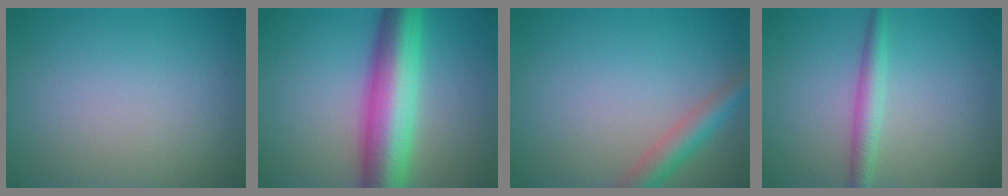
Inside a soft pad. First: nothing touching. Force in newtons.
{"total": 10.0, "press": 10.0, "slide": 0.2}
{"total": 3.3, "press": 3.3, "slide": 0.1}
{"total": 2.4, "press": 2.4, "slide": 0.0}